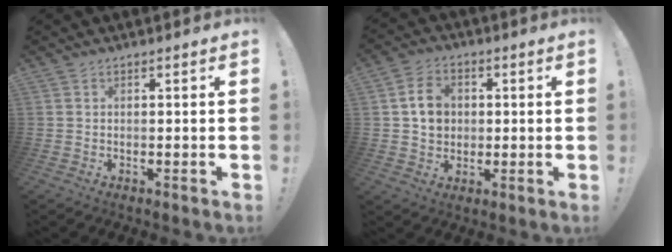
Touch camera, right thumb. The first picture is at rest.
{"total": 9.0, "force": [1.5, 7.5, 4.7], "torque": [-0.053, 0.005, 0.032]}